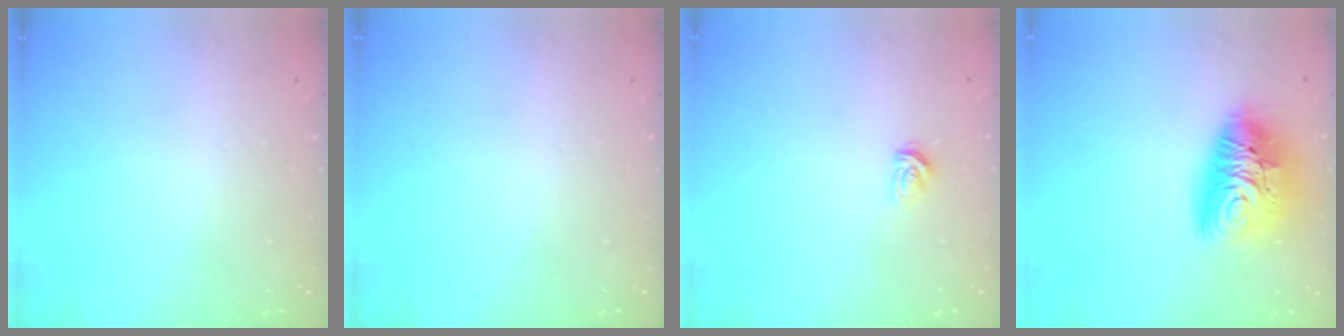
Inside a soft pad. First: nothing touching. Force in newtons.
{"total": 0.0}
{"total": 3.1, "press": 3.1, "slide": 0.3}
{"total": 15.5, "press": 15.5, "slide": 1.6}